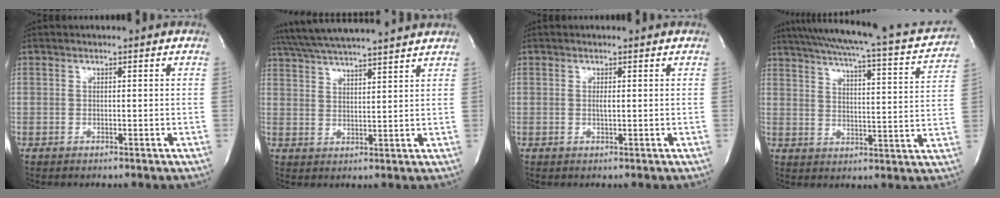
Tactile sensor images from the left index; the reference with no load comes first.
{"total": 16.2, "force": [14.5, 0.4, 7.1], "torque": [-0.135, 0.036, 0.218]}
{"total": 0.7, "force": [-0.2, 0.1, 0.7], "torque": [-0.022, -0.005, -0.004]}
{"total": 22.8, "force": [20.0, 2.7, 10.5], "torque": [-0.167, -0.029, 0.248]}